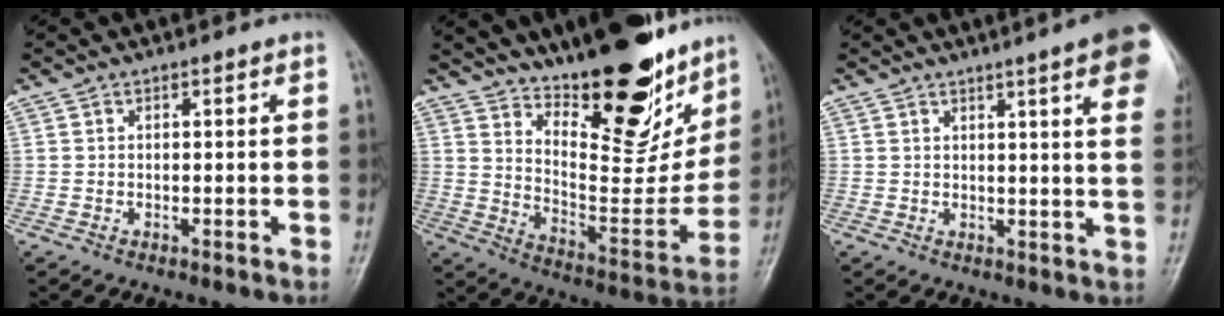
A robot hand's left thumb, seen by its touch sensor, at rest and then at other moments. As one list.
[{"total": 24.1, "force": [17.0, 9.0, 14.5], "torque": [-0.156, -0.103, 0.267]}, {"total": 12.8, "force": [6.7, 1.6, 10.8], "torque": [-0.114, -0.014, 0.068]}]